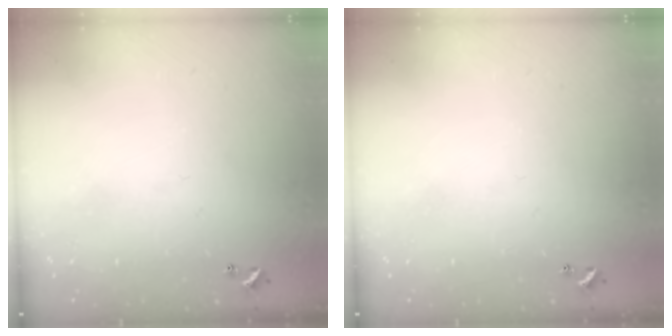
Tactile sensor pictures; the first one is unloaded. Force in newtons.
{"total": 0.0}